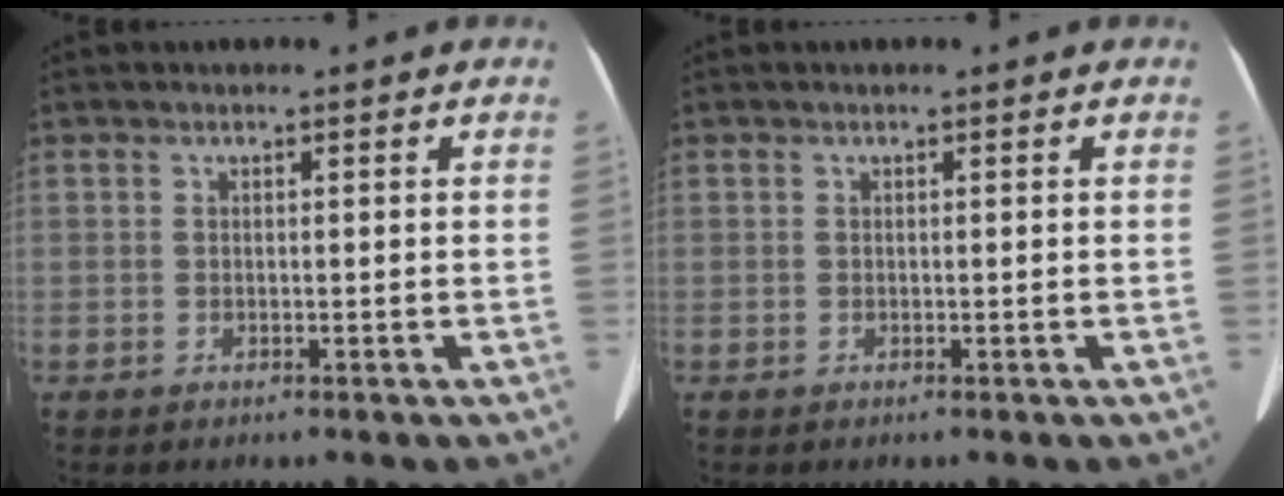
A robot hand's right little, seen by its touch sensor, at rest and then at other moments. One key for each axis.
{"total": 0.0}